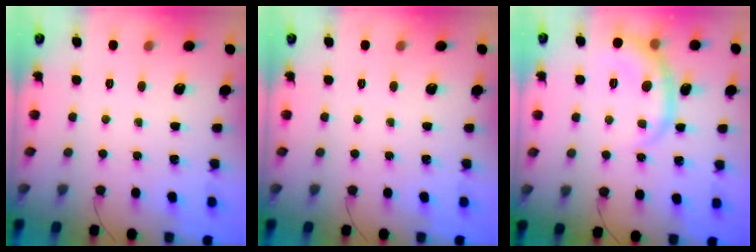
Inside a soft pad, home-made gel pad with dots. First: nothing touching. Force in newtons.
{"total": 0.0}
{"total": 7.4, "press": 7.3, "slide": 0.9}